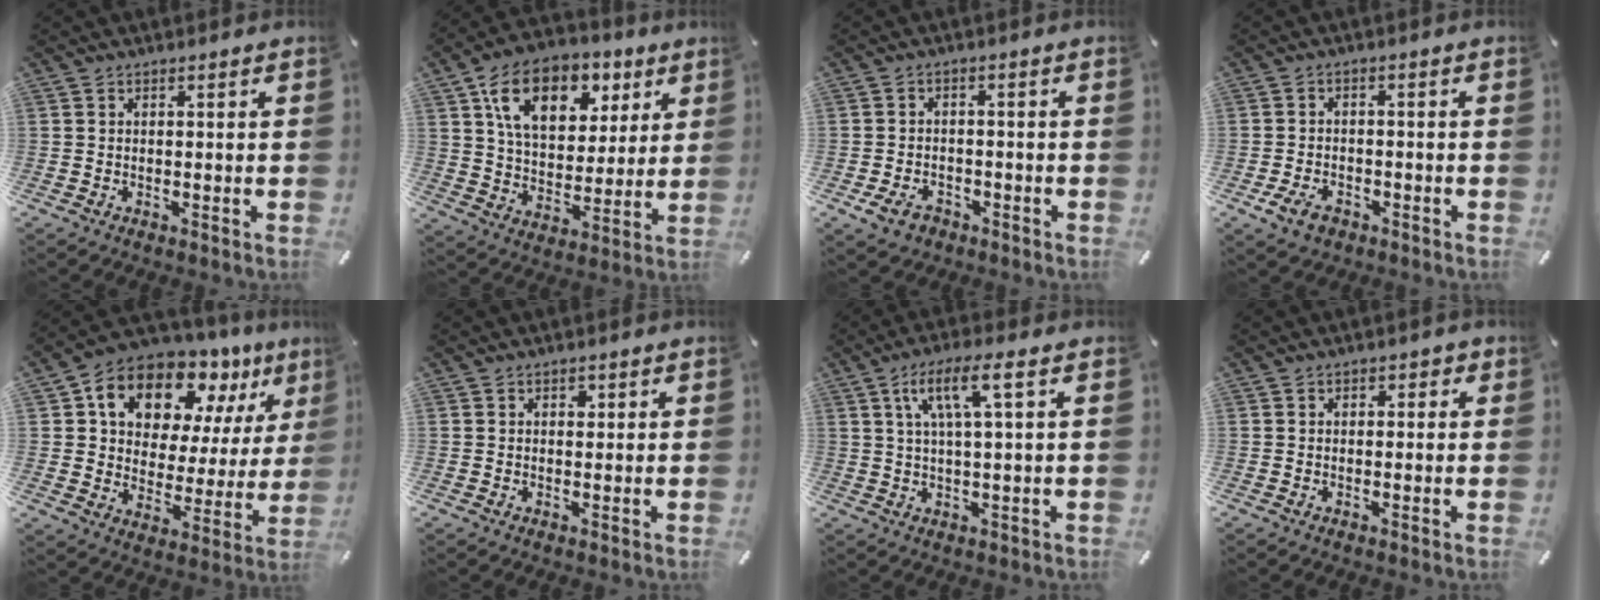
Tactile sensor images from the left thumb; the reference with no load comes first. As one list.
[{"total": 15.5, "force": [7.9, 10.4, 8.4], "torque": [-0.139, -0.028, 0.144]}, {"total": 4.4, "force": [-2.5, 3.1, 1.8], "torque": [-0.042, 0.010, -0.048]}, {"total": 4.6, "force": [-2.7, 3.0, 2.2], "torque": [-0.055, 0.008, -0.053]}, {"total": 14.0, "force": [10.3, 8.0, 5.2], "torque": [-0.106, -0.078, 0.185]}, {"total": 1.1, "force": [0.4, 0.9, 0.4], "torque": [-0.001, 0.000, 0.005]}, {"total": 9.0, "force": [3.0, 2.0, 8.2], "torque": [-0.162, 0.006, 0.050]}, {"total": 1.0, "force": [0.1, 0.9, 0.5], "torque": [0.000, 0.005, -0.002]}]